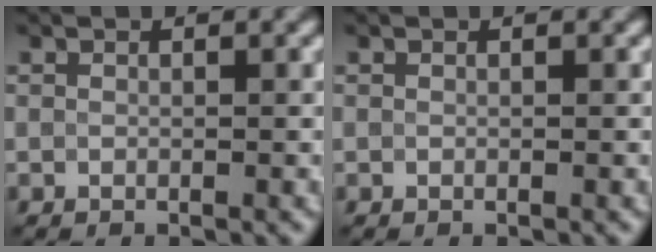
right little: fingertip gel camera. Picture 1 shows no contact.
{"total": 0.0}